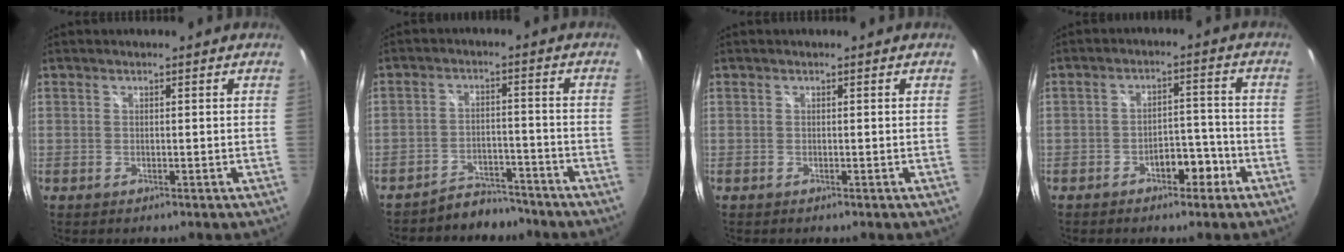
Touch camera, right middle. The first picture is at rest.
{"total": 6.6, "force": [-6.2, 2.4, 0.3], "torque": [-0.019, 0.013, -0.089]}
{"total": 0.0}
{"total": 5.1, "force": [-3.3, 2.8, 2.8], "torque": [-0.047, 0.013, -0.042]}